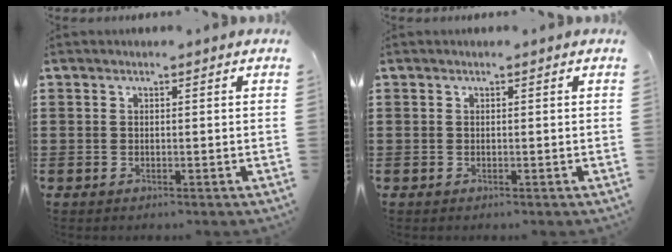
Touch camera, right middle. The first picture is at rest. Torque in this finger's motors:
{"motor_torque": [0.07, -0.04, -0.02, -0.01]}